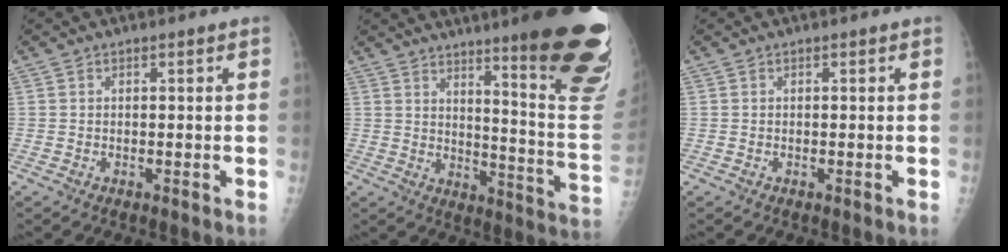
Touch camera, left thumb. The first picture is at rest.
{"total": 24.5, "force": [15.0, 3.0, 19.2], "torque": [-0.198, -0.090, 0.202]}
{"total": 0.0}